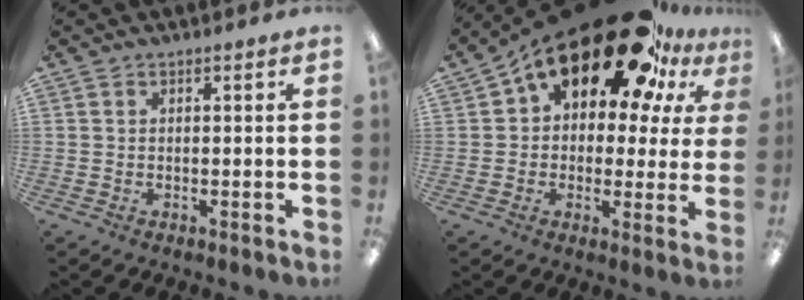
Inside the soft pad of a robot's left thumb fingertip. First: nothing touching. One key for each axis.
{"total": 21.6, "fx": 13.9, "fy": 10.4, "fz": 12.9, "tx": -0.207, "ty": -0.087, "tz": 0.239}